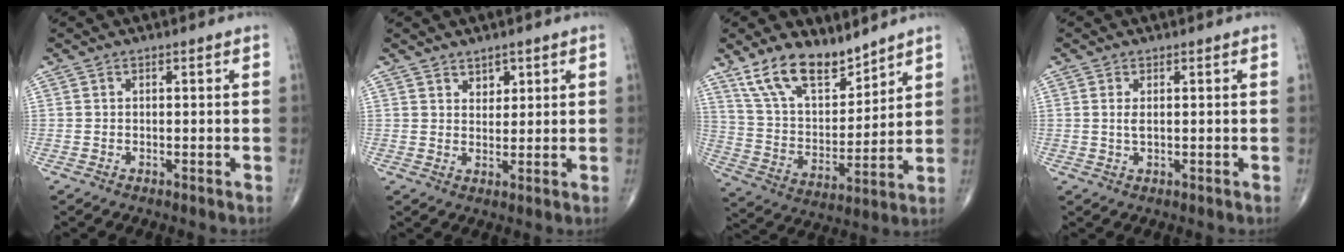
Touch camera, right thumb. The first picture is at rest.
{"total": 2.6, "force": [1.8, 1.7, 0.9], "torque": [0.003, -0.013, 0.030]}
{"total": 14.6, "force": [10.9, 6.3, 7.4], "torque": [-0.107, -0.062, 0.214]}
{"total": 1.6, "force": [0.3, 0.6, 1.5], "torque": [-0.032, -0.005, 0.010]}